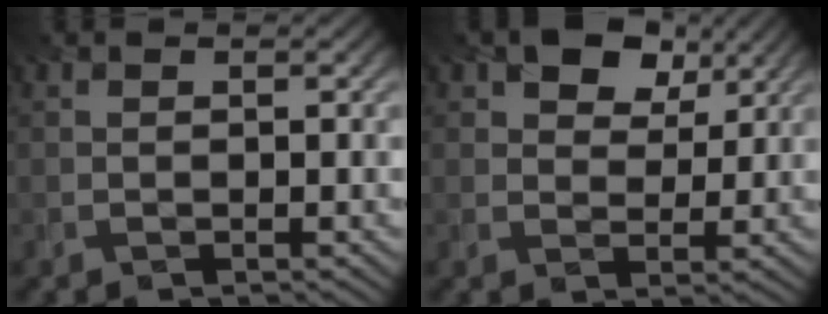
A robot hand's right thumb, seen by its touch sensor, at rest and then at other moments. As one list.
[{"total": 5.6, "force": [3.3, 3.6, 2.8], "torque": [-0.047, 0.001, 0.048]}]